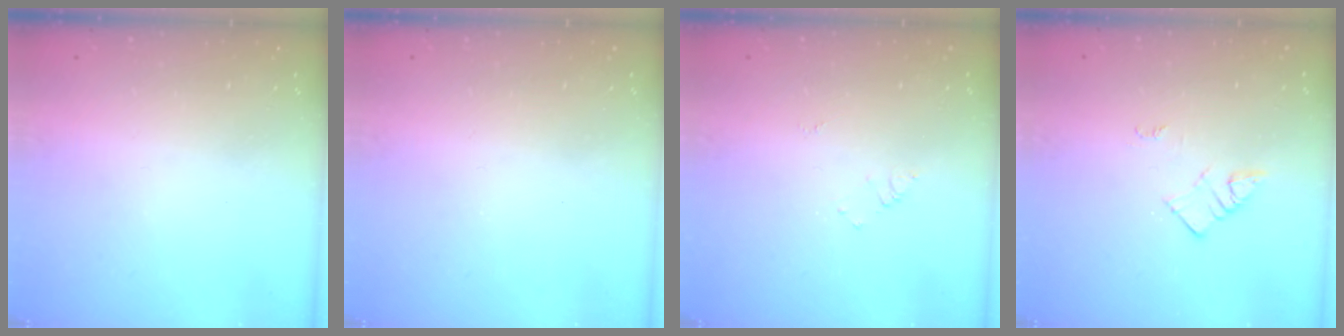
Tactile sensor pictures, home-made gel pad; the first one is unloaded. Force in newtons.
{"total": 1.8, "press": 1.8, "slide": 0.4}
{"total": 4.7, "press": 4.7, "slide": 0.6}
{"total": 3.0, "press": 3.0, "slide": 0.4}